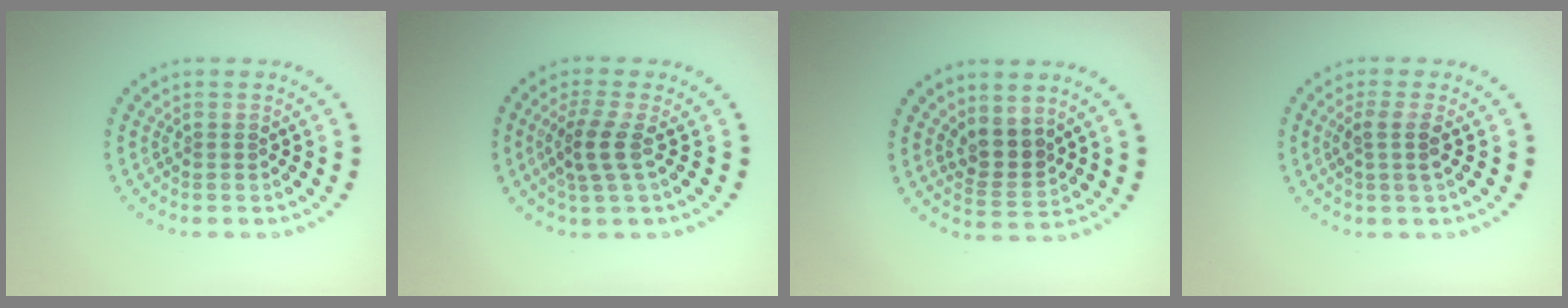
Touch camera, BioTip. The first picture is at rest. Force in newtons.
{"total": 2.8, "press": 2.4, "slide": 1.4}
{"total": 2.7, "press": 2.1, "slide": 1.6}
{"total": 1.9, "press": 1.6, "slide": 1.1}